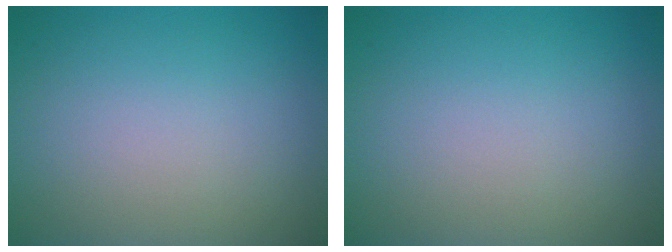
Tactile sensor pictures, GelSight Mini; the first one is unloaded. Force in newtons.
{"total": 0.0}